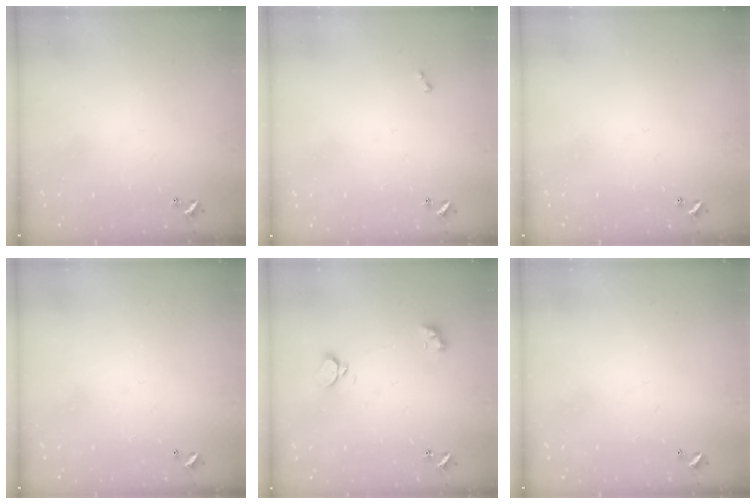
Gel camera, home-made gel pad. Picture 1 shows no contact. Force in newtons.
{"total": 0.0}
{"total": 0.0}
{"total": 2.9, "press": 2.9, "slide": 0.1}
{"total": 1.9, "press": 1.9, "slide": 0.5}
{"total": 2.8, "press": 2.8, "slide": 0.1}